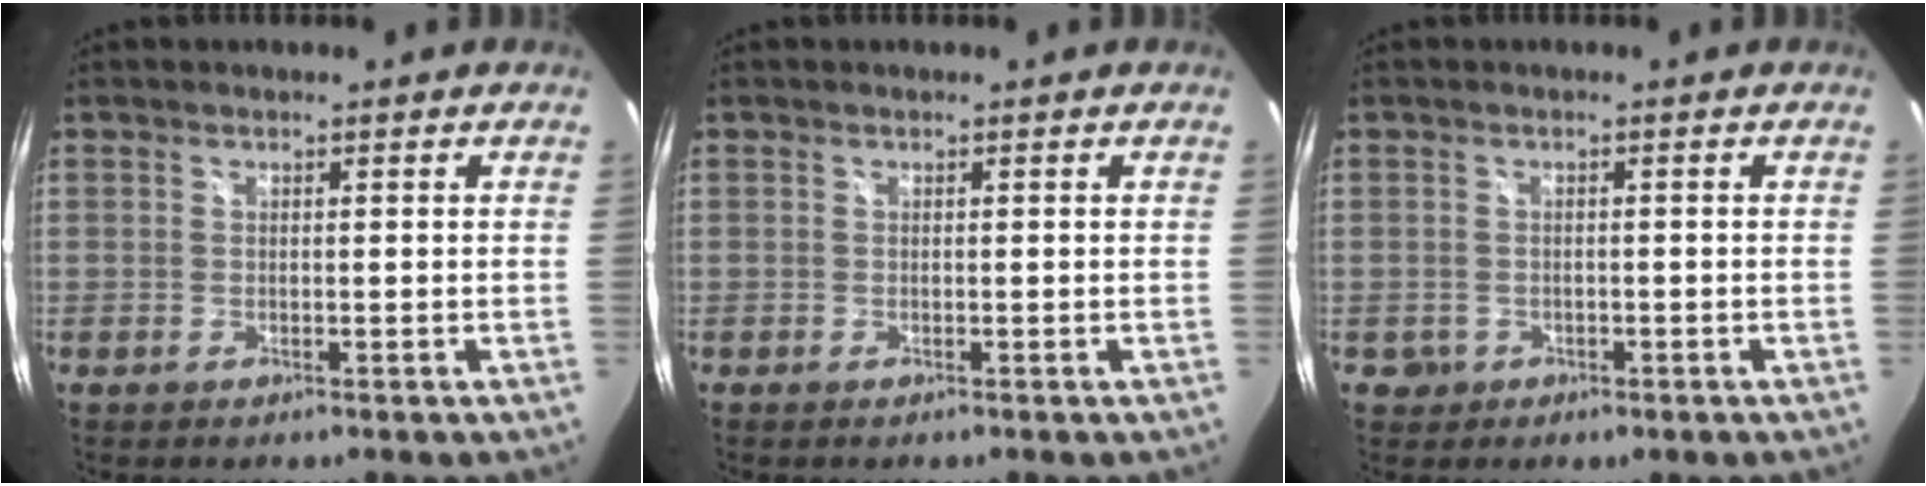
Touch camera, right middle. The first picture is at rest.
{"total": 0.0}
{"total": 2.4, "force": [-0.7, 2.2, 0.5], "torque": [-0.015, -0.002, -0.007]}